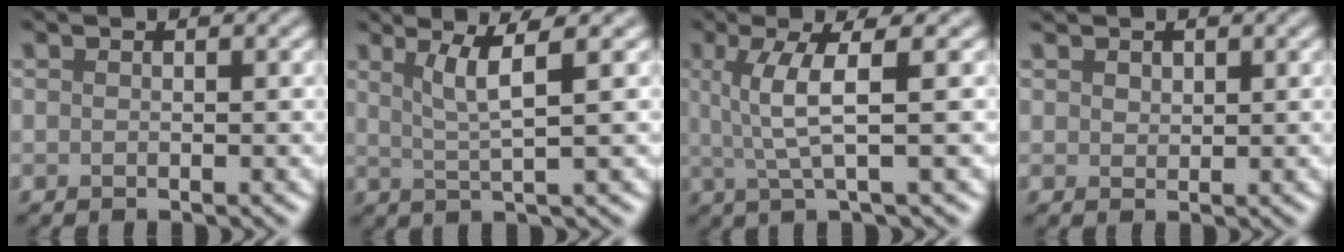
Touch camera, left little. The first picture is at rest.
{"total": 3.4, "force": [1.3, 0.4, 3.1], "torque": [-0.055, -0.001, 0.030]}
{"total": 4.3, "force": [0.7, 0.7, 4.2], "torque": [-0.081, 0.005, 0.018]}
{"total": 1.2, "force": [0.9, 0.7, 0.3], "torque": [-0.006, 0.001, 0.018]}